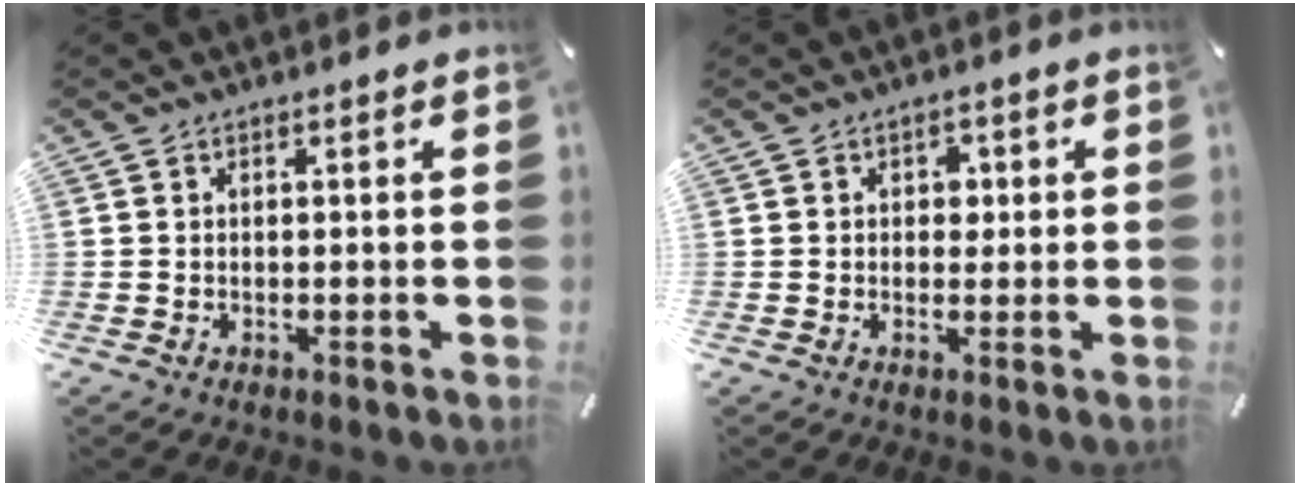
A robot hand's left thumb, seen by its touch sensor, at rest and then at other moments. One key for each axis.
{"total": 2.3, "fx": 0.2, "fy": 2.0, "fz": 1.2, "tx": -0.002, "ty": -0.003, "tz": -0.005}